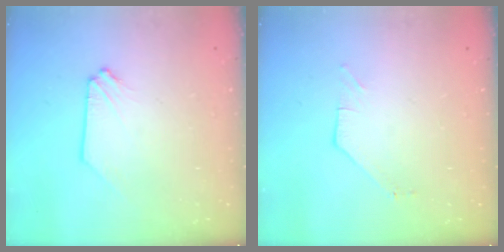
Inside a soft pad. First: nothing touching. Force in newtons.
{"total": 1.5, "press": 1.5, "slide": 0.3}